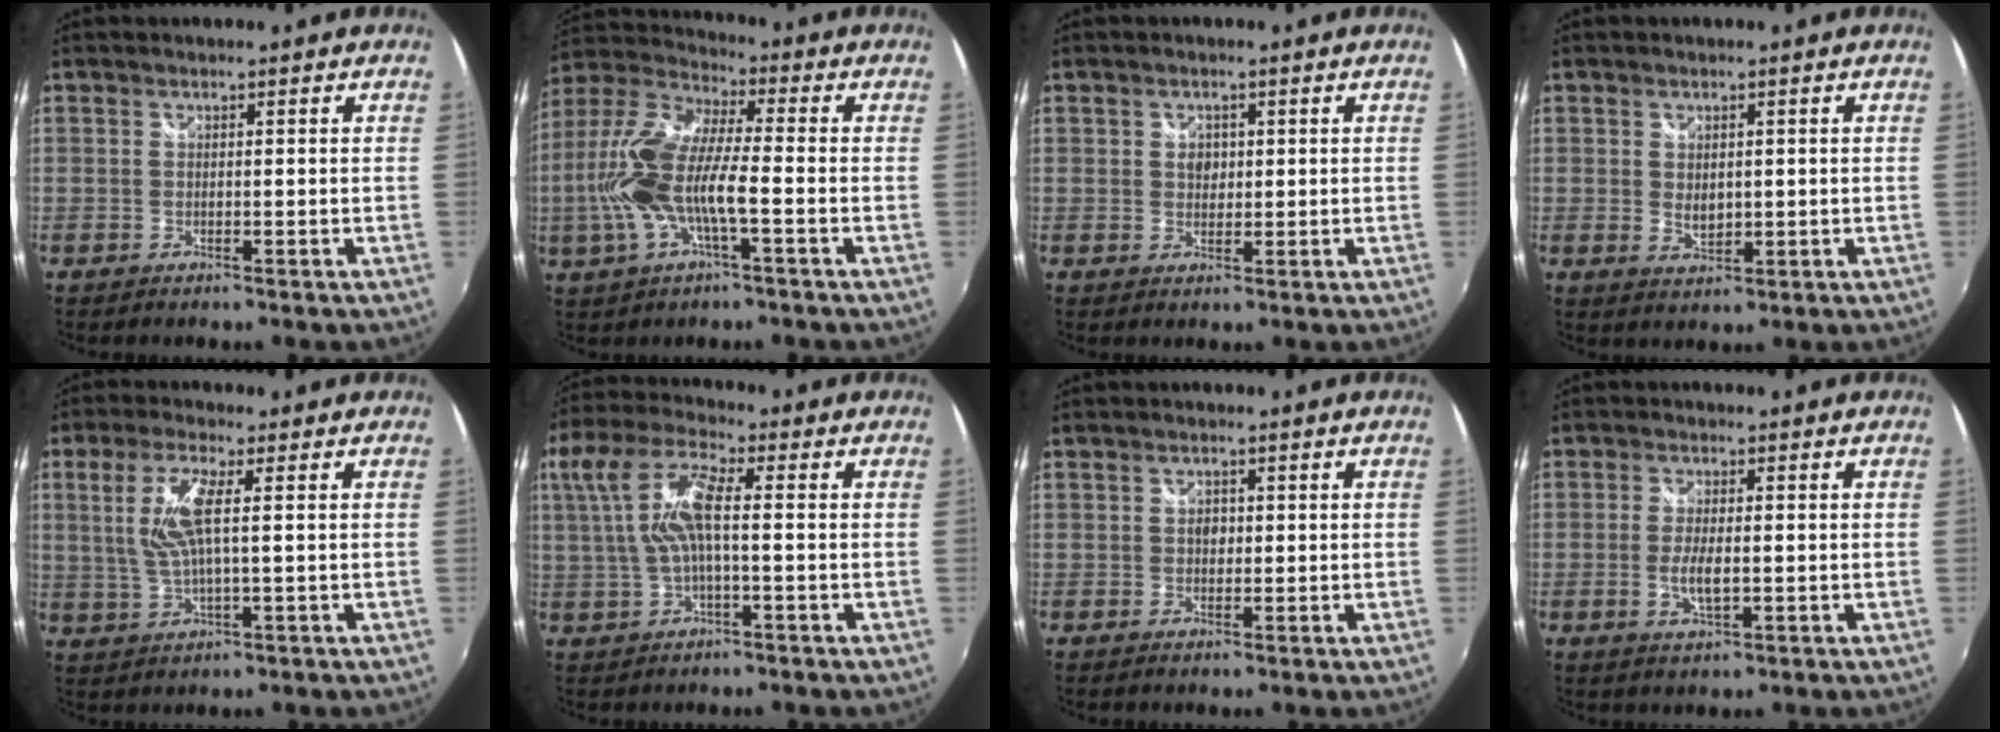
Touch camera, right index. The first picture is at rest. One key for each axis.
{"total": 15.2, "fx": -2.8, "fy": 4.2, "fz": 14.4, "tx": -0.297, "ty": 0.000, "tz": -0.057}
{"total": 2.2, "fx": 0.3, "fy": 2.0, "fz": 0.9, "tx": -0.011, "ty": 0.003, "tz": 0.004}
{"total": 3.2, "fx": 0.3, "fy": 2.2, "fz": 2.2, "tx": -0.033, "ty": -0.005, "tz": 0.009}
{"total": 7.8, "fx": 1.2, "fy": 1.6, "fz": 7.6, "tx": -0.156, "ty": 0.003, "tz": 0.030}
{"total": 11.2, "fx": 0.9, "fy": 3.3, "fz": 10.6, "tx": -0.209, "ty": 0.010, "tz": 0.019}
{"total": 1.7, "fx": -0.1, "fy": 1.5, "fz": 0.8, "tx": -0.012, "ty": 0.003, "tz": -0.003}
{"total": 4.4, "fx": -0.8, "fy": 1.6, "fz": 4.1, "tx": -0.079, "ty": -0.008, "tz": -0.013}